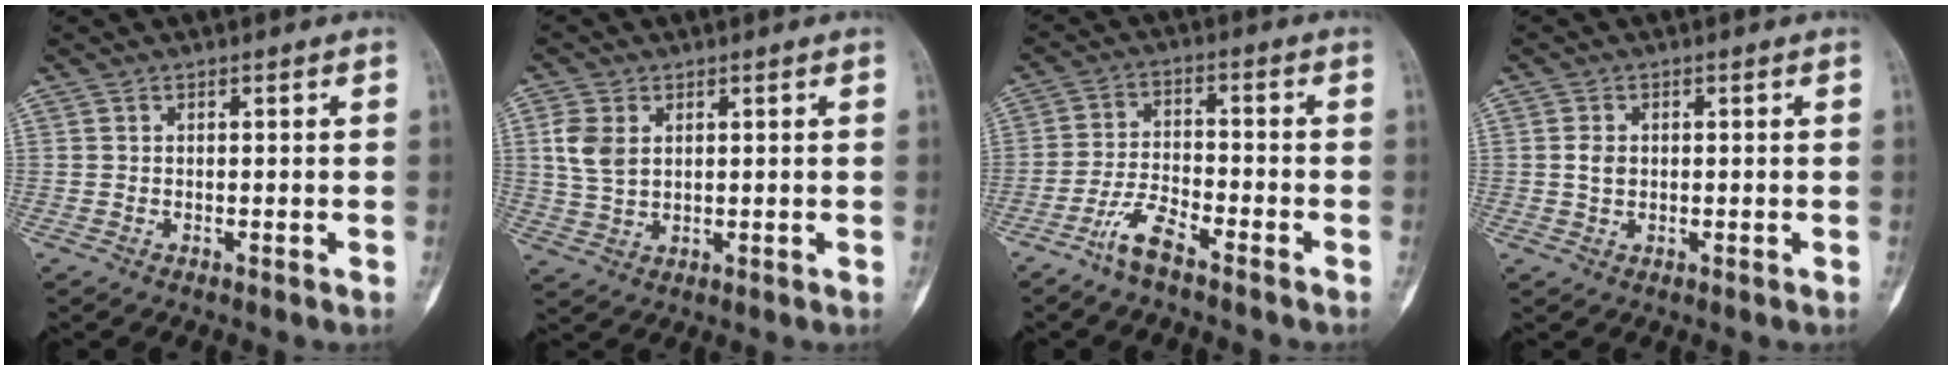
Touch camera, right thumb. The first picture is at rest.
{"total": 5.9, "force": [1.6, 4.0, 4.1], "torque": [-0.077, -0.002, 0.037]}
{"total": 6.1, "force": [-4.5, 1.6, 3.8], "torque": [-0.085, 0.025, -0.091]}
{"total": 2.3, "force": [0.2, 1.7, 1.6], "torque": [-0.020, 0.001, 0.004]}